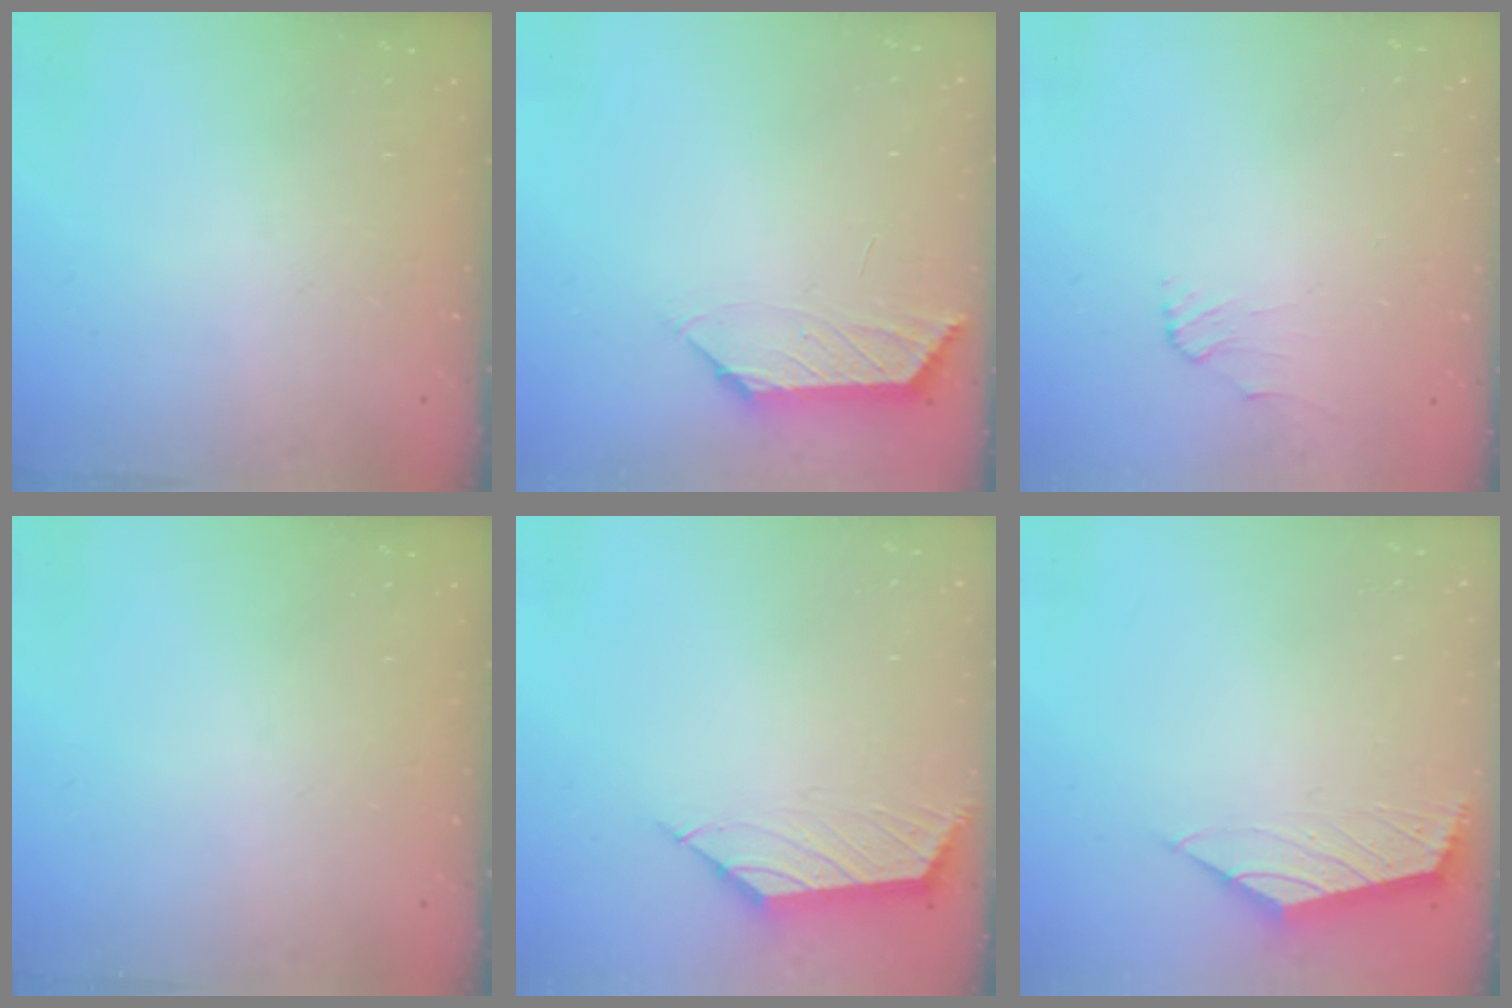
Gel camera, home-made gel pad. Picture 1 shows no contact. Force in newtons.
{"total": 1.2, "press": 1.2, "slide": 0.4}
{"total": 0.6, "press": 0.4, "slide": 0.4}
{"total": 0.0}
{"total": 2.6, "press": 2.5, "slide": 0.7}
{"total": 2.1, "press": 2.0, "slide": 0.7}